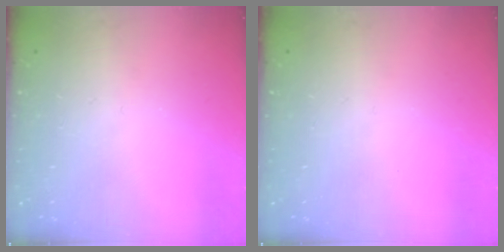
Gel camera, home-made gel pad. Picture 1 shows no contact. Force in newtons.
{"total": 0.0}